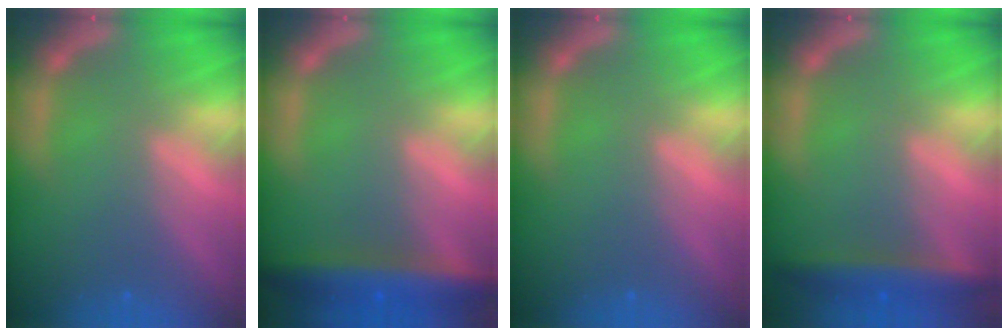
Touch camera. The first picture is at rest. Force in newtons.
{"total": 6.5}
{"total": 0.0}
{"total": 4.5}